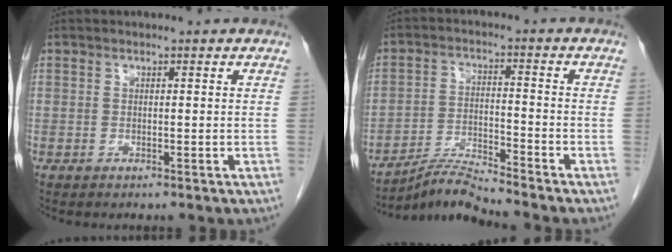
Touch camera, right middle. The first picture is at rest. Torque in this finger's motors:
{"motor_torque": [-0.26, -0.23, -0.15, -0.02]}